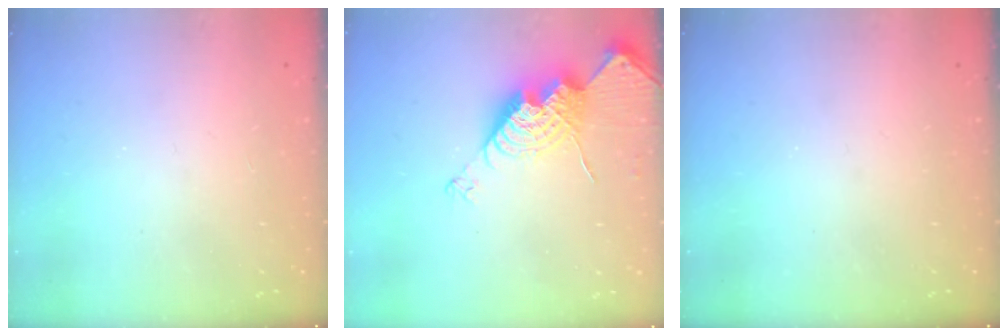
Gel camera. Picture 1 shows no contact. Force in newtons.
{"total": 14.1, "press": 14.0, "slide": 1.0}
{"total": 0.0}